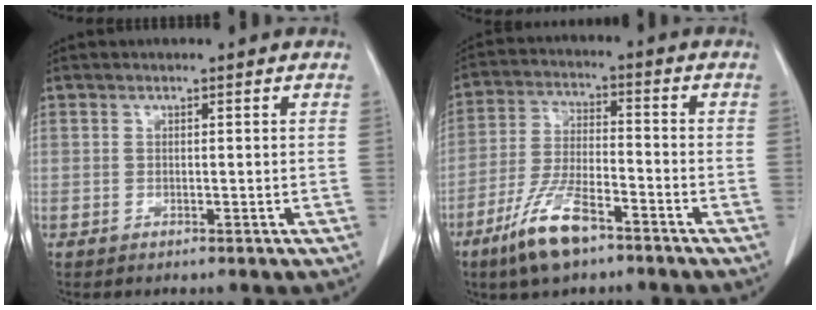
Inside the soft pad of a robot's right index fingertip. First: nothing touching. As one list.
[{"total": 10.2, "force": [-6.7, 2.7, 7.2], "torque": [-0.153, -0.014, -0.127]}]